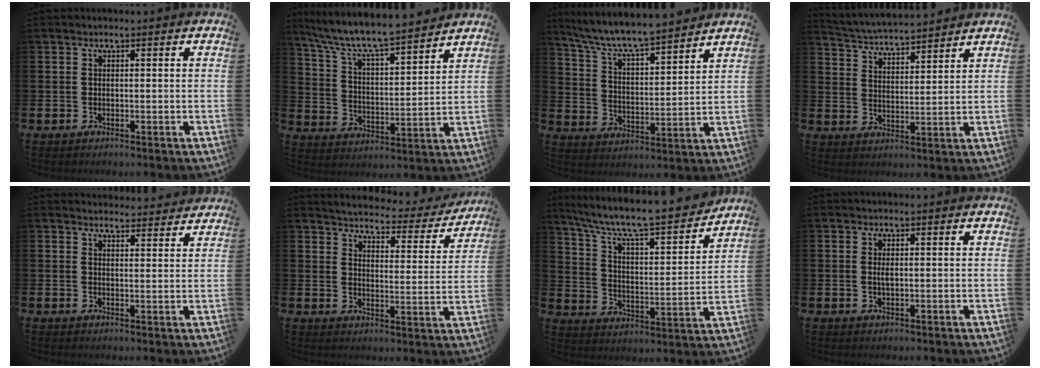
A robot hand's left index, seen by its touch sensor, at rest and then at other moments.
{"total": 8.4, "force": [7.9, 0.7, 2.6], "torque": [-0.087, -0.060, 0.136]}
{"total": 7.7, "force": [7.4, 0.5, 2.2], "torque": [-0.078, -0.056, 0.128]}
{"total": 4.6, "force": [4.6, 0.4, 0.2], "torque": [-0.025, -0.034, 0.080]}
{"total": 3.4, "force": [3.3, 0.5, -0.1], "torque": [0.007, -0.024, 0.058]}
{"total": 4.1, "force": [3.9, 0.8, 0.7], "torque": [-0.029, -0.037, 0.059]}
{"total": 9.2, "force": [8.1, 1.5, 4.1], "torque": [-0.107, -0.062, 0.132]}
{"total": 1.2, "force": [0.2, 0.4, 1.1], "torque": [-0.018, 0.002, 0.002]}